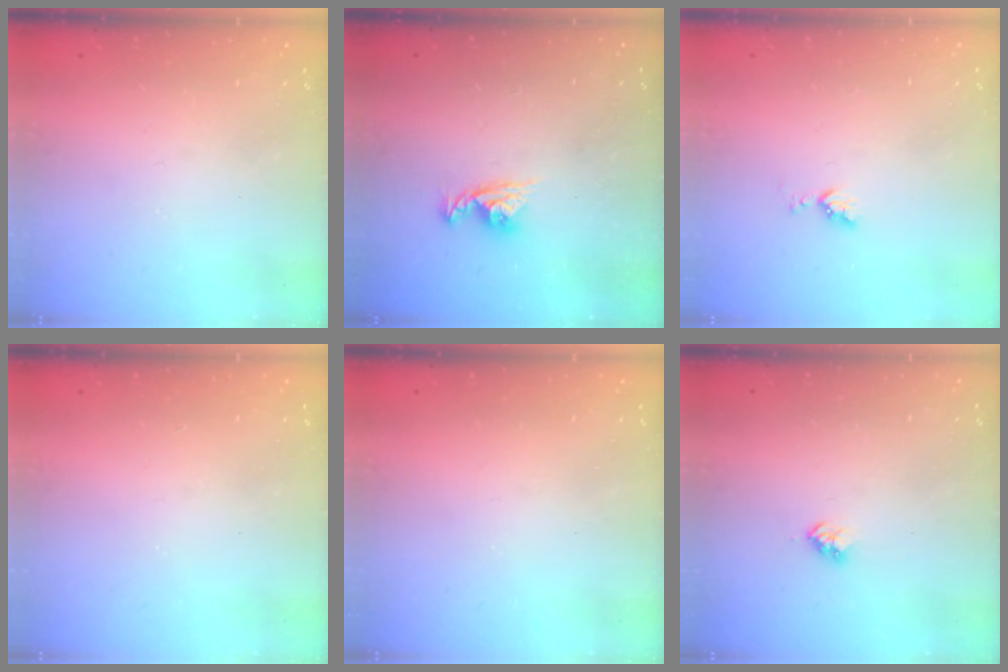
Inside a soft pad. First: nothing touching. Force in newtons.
{"total": 7.6, "press": 7.6, "slide": 0.6}
{"total": 3.9, "press": 3.9, "slide": 0.5}
{"total": 1.1, "press": 1.1, "slide": 0.1}
{"total": 0.0}
{"total": 2.8, "press": 2.8, "slide": 0.4}